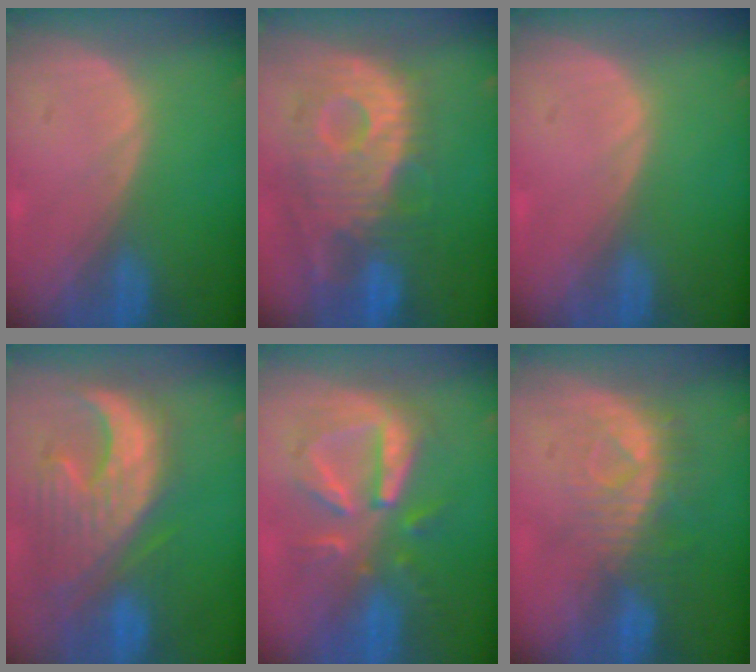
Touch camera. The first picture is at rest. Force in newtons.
{"total": 12.2, "press": 10.8, "slide": 5.6}
{"total": 0.0}
{"total": 12.6, "press": 11.1, "slide": 6.0}
{"total": 9.0, "press": 8.6, "slide": 2.4}
{"total": 8.0, "press": 7.2, "slide": 3.5}